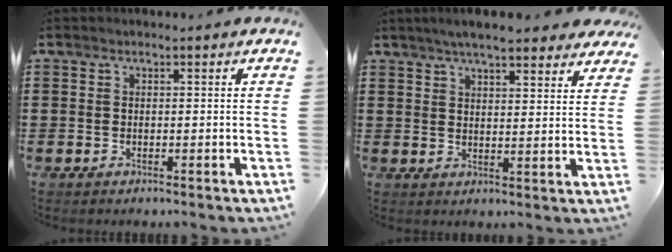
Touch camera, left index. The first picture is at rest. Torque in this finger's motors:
{"motor_torque": [2.14, 0.00, 0.71, 0.21]}